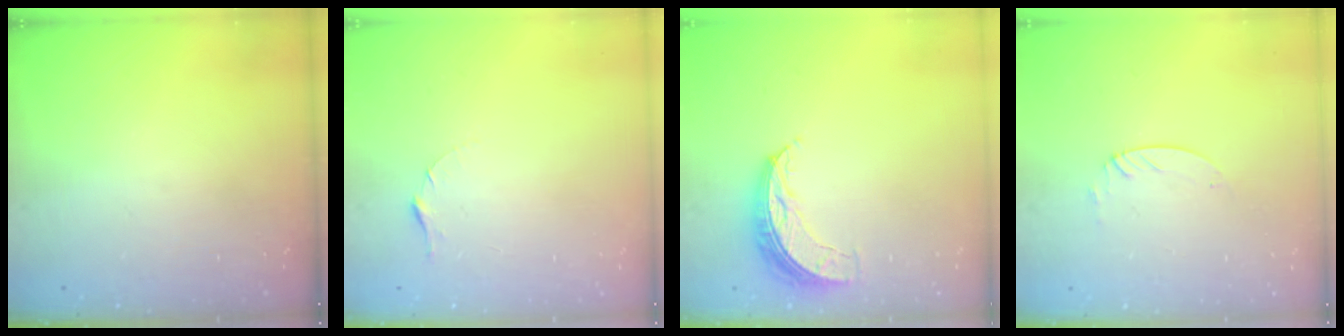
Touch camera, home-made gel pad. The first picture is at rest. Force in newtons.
{"total": 5.4, "press": 5.4, "slide": 0.5}
{"total": 7.2, "press": 7.2, "slide": 0.3}
{"total": 2.1, "press": 2.1, "slide": 0.2}